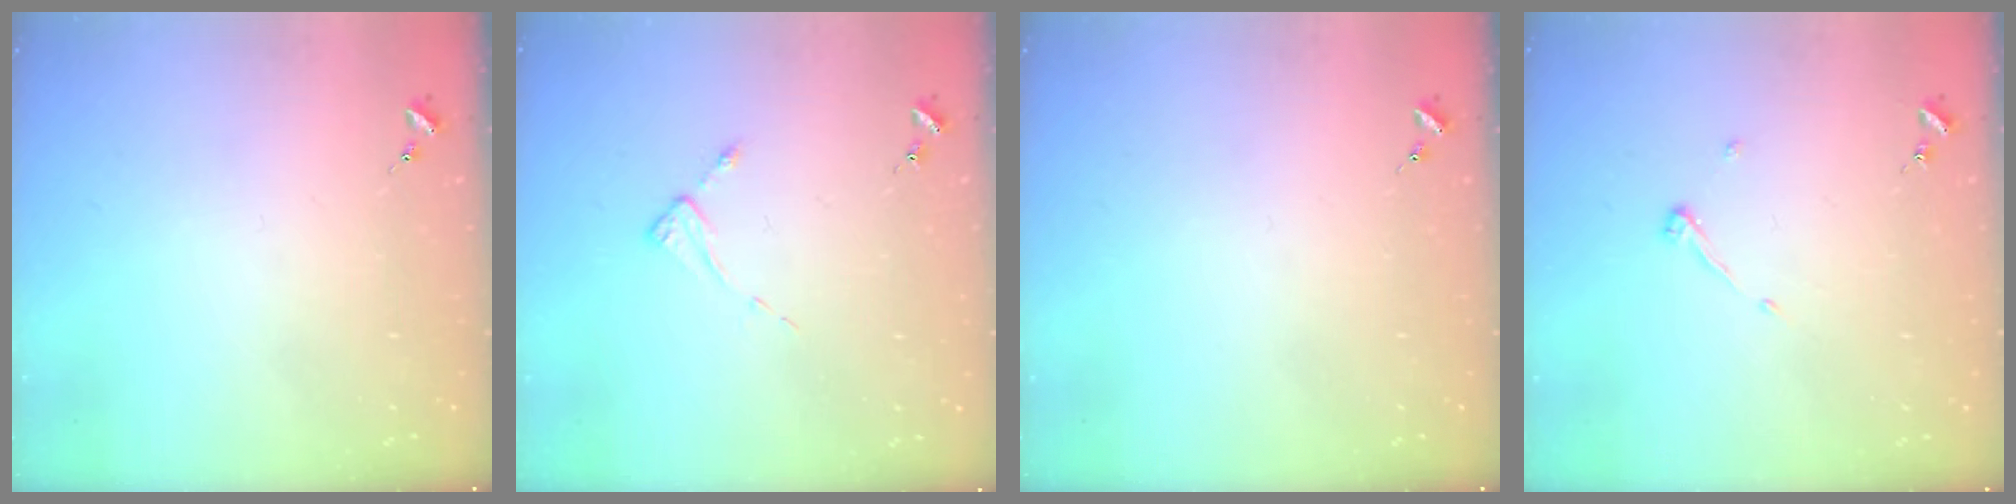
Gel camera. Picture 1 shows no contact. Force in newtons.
{"total": 2.5, "press": 2.5, "slide": 0.3}
{"total": 0.0}
{"total": 3.8, "press": 3.8, "slide": 0.6}